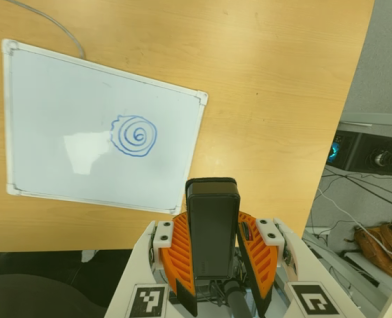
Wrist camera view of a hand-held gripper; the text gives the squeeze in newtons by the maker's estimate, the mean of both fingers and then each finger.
{"total": 7.5, "left": 6.3, "right": 8.7}